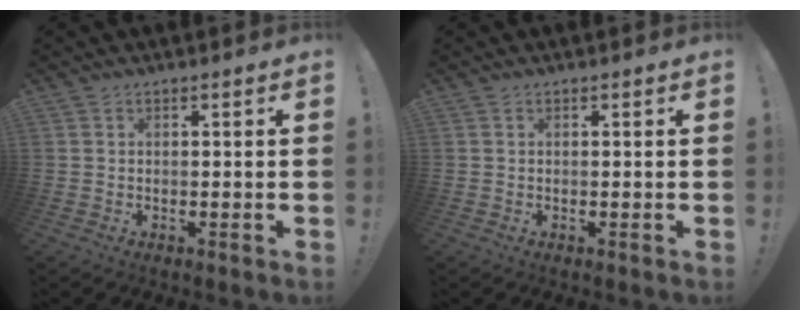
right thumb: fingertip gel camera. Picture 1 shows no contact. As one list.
[{"total": 0.0}]